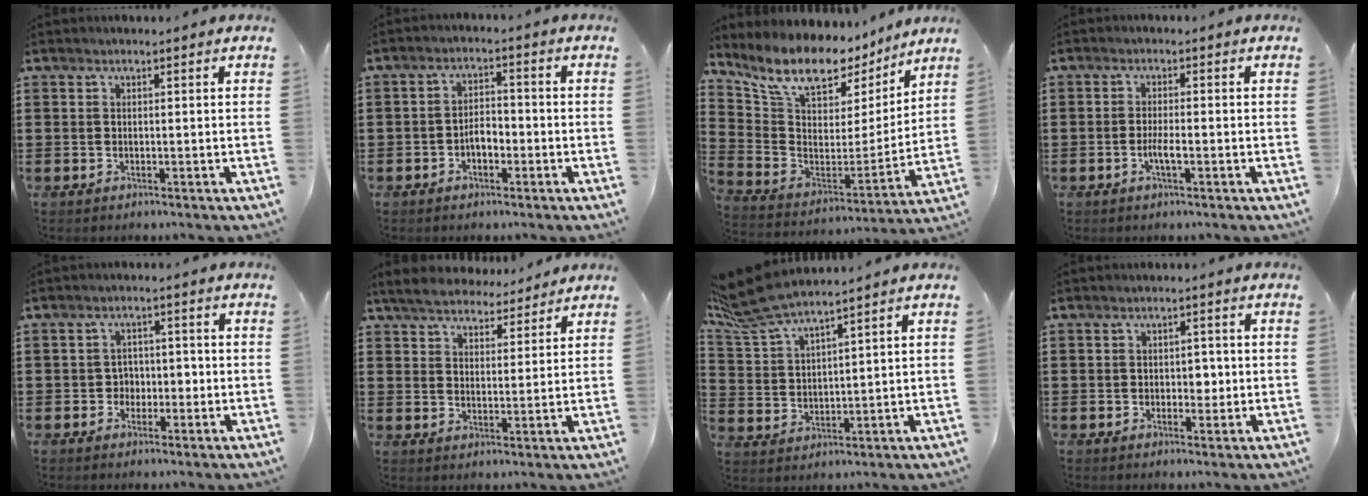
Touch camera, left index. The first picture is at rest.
{"total": 3.1, "force": [-1.5, 1.5, 2.2], "torque": [-0.043, 0.006, -0.030]}
{"total": 11.6, "force": [9.4, 4.5, 5.2], "torque": [-0.135, -0.061, 0.163]}
{"total": 2.8, "force": [-1.0, 0.6, 2.6], "torque": [-0.053, -0.002, -0.020]}
{"total": 2.9, "force": [-0.9, 2.5, 1.1], "torque": [-0.033, 0.004, -0.024]}
{"total": 5.5, "force": [5.1, 1.4, 1.6], "torque": [-0.052, -0.015, 0.092]}
{"total": 7.4, "force": [6.4, 1.1, 3.6], "torque": [-0.109, -0.030, 0.110]}
{"total": 2.7, "force": [-0.1, 1.7, 2.1], "torque": [-0.035, 0.002, -0.007]}